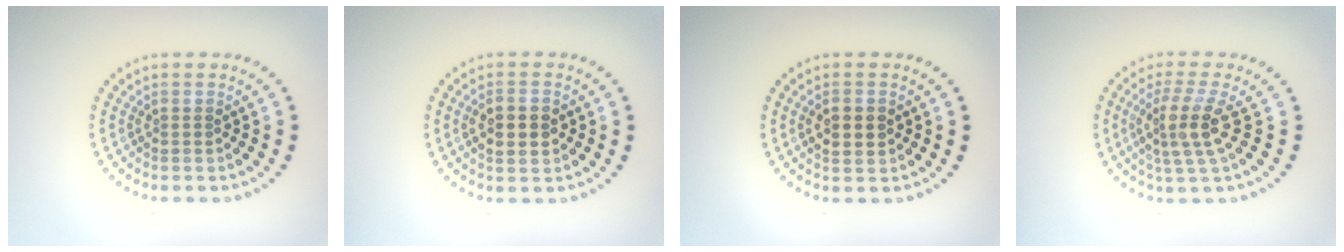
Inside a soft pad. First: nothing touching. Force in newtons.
{"total": 2.9, "press": 2.9, "slide": 0.1}
{"total": 2.3, "press": 2.3, "slide": 0.1}
{"total": 3.7, "press": 2.9, "slide": 2.3}